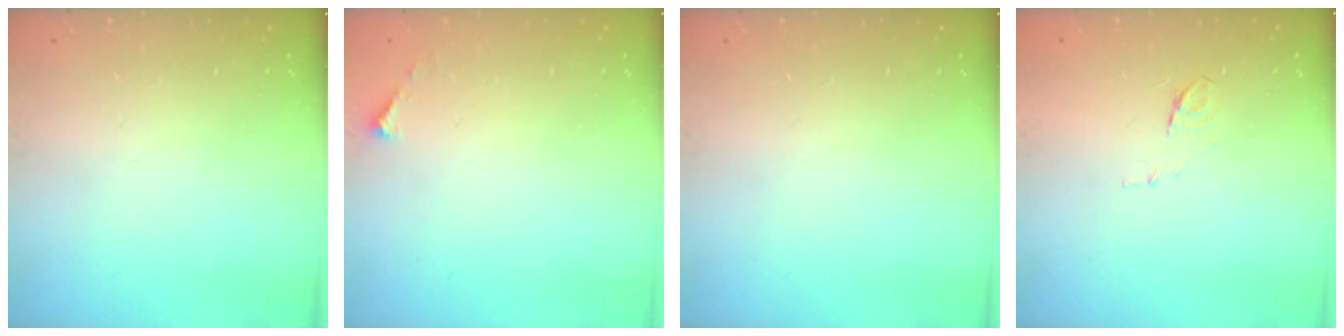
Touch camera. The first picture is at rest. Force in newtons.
{"total": 2.1, "press": 2.1, "slide": 0.2}
{"total": 0.0}
{"total": 5.8, "press": 5.8, "slide": 0.7}